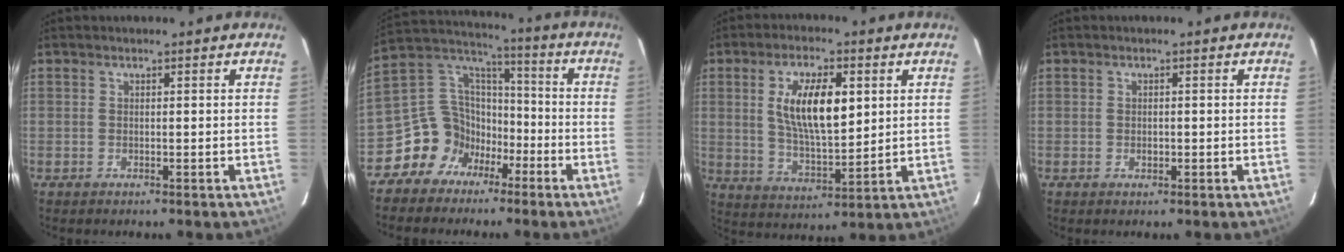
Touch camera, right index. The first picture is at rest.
{"total": 11.6, "force": [-6.6, 9.2, 2.7], "torque": [-0.068, 0.047, -0.121]}
{"total": 12.3, "force": [3.2, 4.7, 10.9], "torque": [-0.199, 0.003, 0.064]}
{"total": 1.0, "force": [-0.2, 0.8, 0.5], "torque": [-0.007, 0.000, -0.002]}